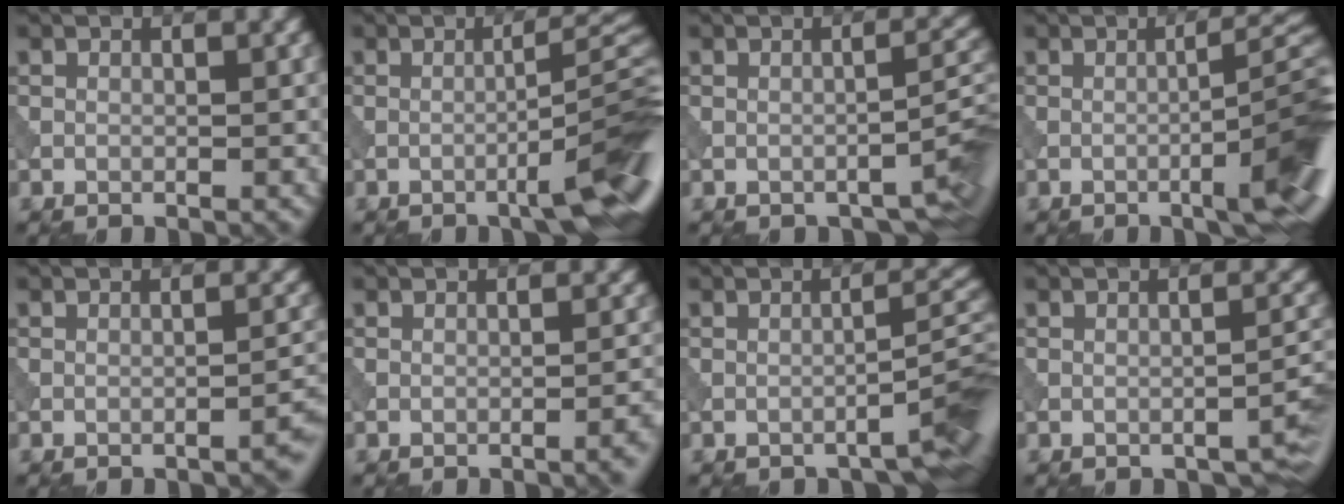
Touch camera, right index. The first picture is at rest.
{"total": 8.4, "force": [-3.3, 1.4, 7.5], "torque": [-0.095, 0.015, -0.047]}
{"total": 3.2, "force": [-2.1, 0.8, 2.2], "torque": [-0.024, 0.010, -0.034]}
{"total": 8.7, "force": [-2.8, 1.8, 8.0], "torque": [-0.096, 0.010, -0.037]}
{"total": 2.3, "force": [-1.5, 0.4, 1.7], "torque": [-0.015, 0.012, -0.026]}
{"total": 2.0, "force": [-0.9, 0.5, 1.7], "torque": [-0.015, 0.008, -0.016]}
{"total": 4.5, "force": [-3.0, 0.6, 3.2], "torque": [-0.031, 0.020, -0.050]}
{"total": 2.1, "force": [-1.4, 0.5, 1.5], "torque": [-0.018, 0.008, -0.023]}